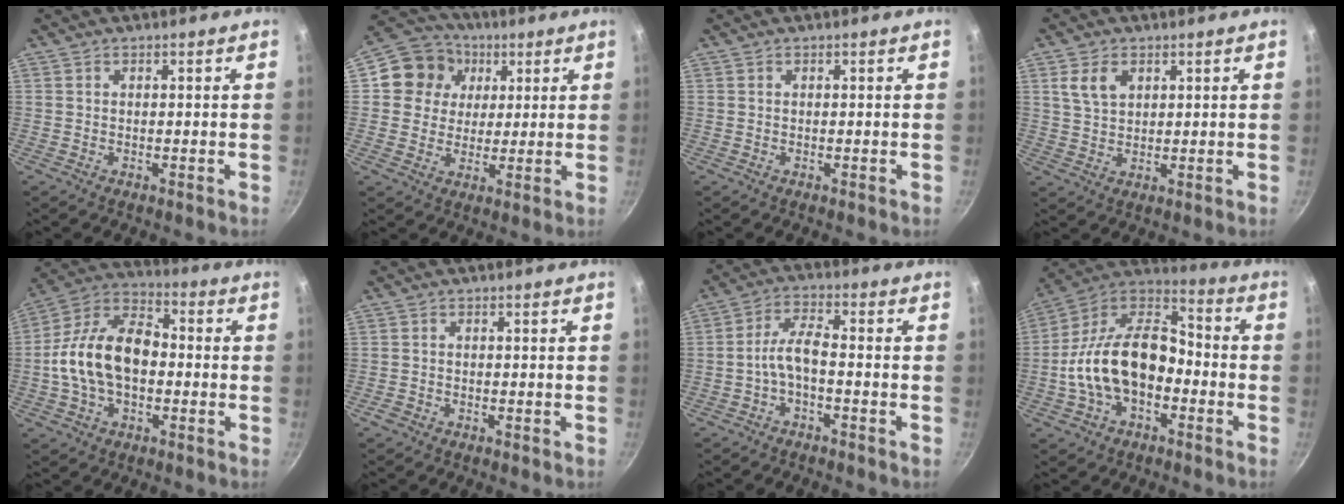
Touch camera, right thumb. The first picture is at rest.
{"total": 10.9, "force": [3.2, 9.8, 3.6], "torque": [-0.032, 0.007, 0.040]}
{"total": 0.0}
{"total": 5.3, "force": [2.2, 3.5, 3.3], "torque": [-0.050, -0.005, 0.044]}
{"total": 16.4, "force": [-1.5, 10.4, 12.6], "torque": [-0.201, 0.043, -0.044]}
{"total": 1.4, "force": [-0.9, 0.9, 0.5], "torque": [-0.016, 0.008, -0.014]}
{"total": 5.3, "force": [-2.1, 1.9, 4.5], "torque": [-0.094, 0.034, -0.045]}
{"total": 19.7, "force": [-4.2, 12.4, 14.8], "torque": [-0.239, 0.059, -0.091]}